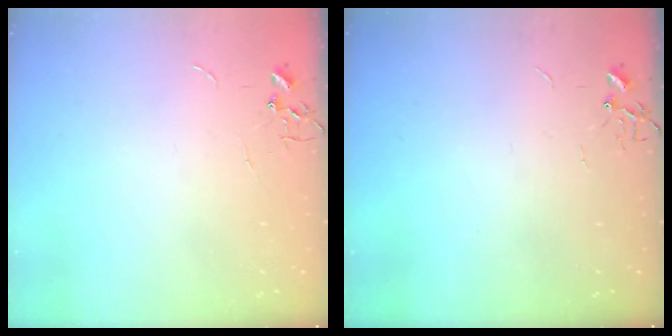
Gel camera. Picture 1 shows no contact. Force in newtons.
{"total": 0.0}